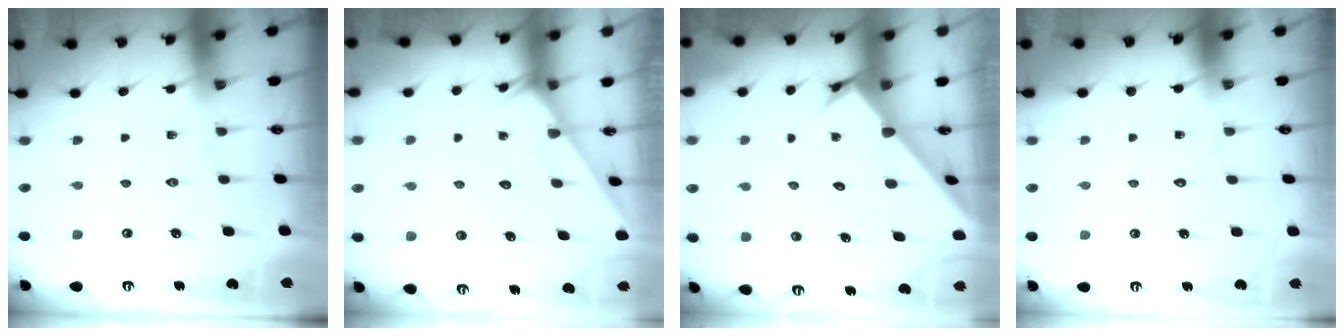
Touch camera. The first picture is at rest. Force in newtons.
{"total": 1.4, "press": 1.4, "slide": 0.1}
{"total": 2.4, "press": 2.4, "slide": 0.2}
{"total": 1.6, "press": 1.6, "slide": 0.0}